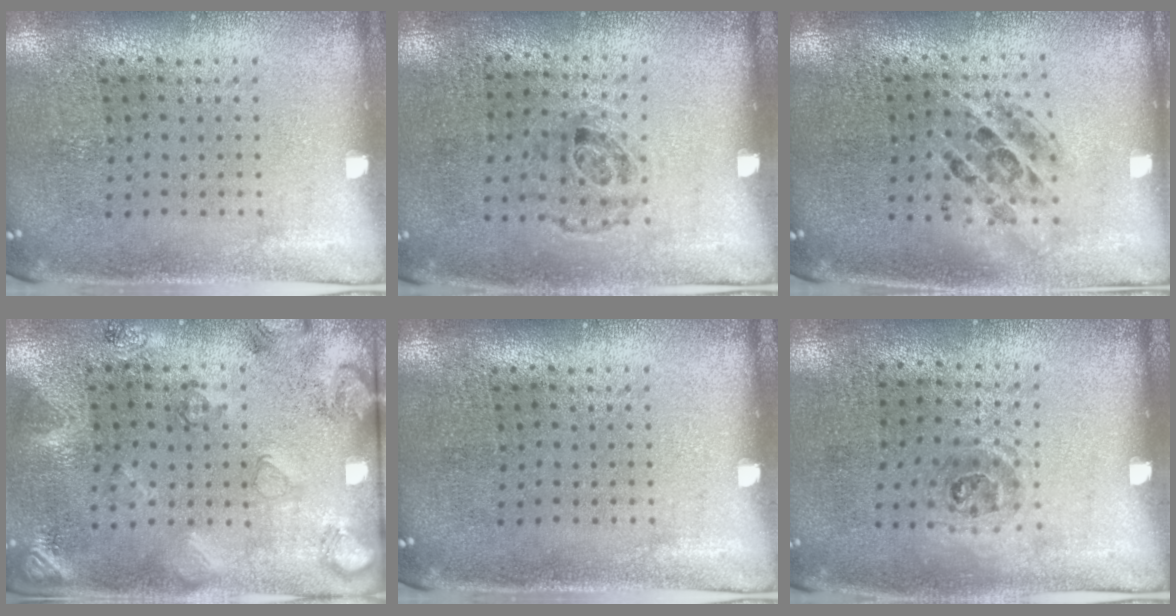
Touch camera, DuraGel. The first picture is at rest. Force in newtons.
{"total": 1.0, "press": 0.7, "slide": 0.7}
{"total": 1.5, "press": 1.3, "slide": 0.7}
{"total": 2.5, "press": 2.0, "slide": 1.5}
{"total": 0.0}
{"total": 1.0, "press": 0.7, "slide": 0.7}